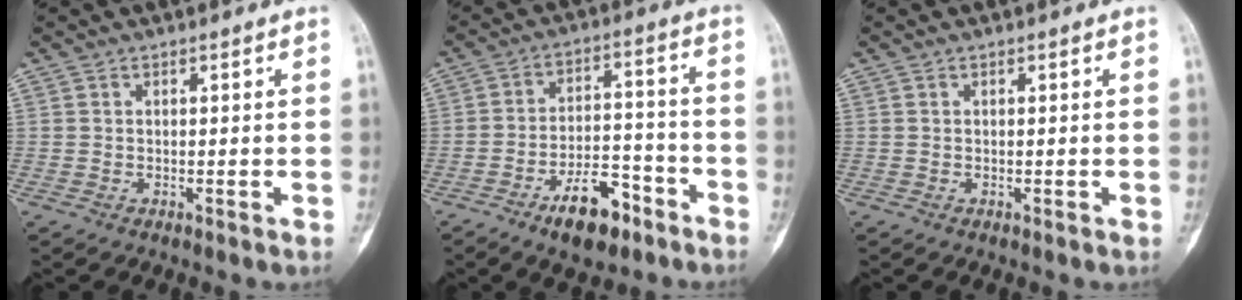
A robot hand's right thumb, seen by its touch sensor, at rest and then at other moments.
{"total": 11.0, "force": [-6.7, 5.1, 7.1], "torque": [-0.101, 0.052, -0.108]}
{"total": 0.0}